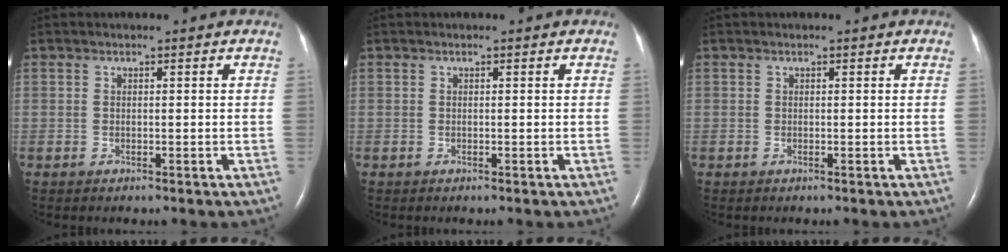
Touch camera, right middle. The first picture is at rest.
{"total": 0.0}
{"total": 0.0}